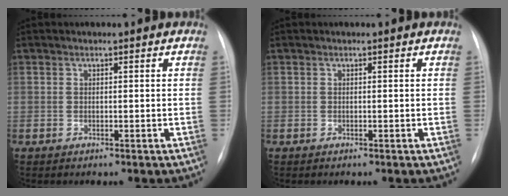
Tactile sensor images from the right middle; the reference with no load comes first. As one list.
[{"total": 0.0}]